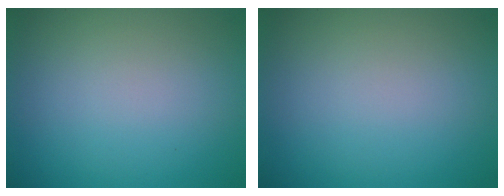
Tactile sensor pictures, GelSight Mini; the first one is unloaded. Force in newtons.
{"total": 0.0}